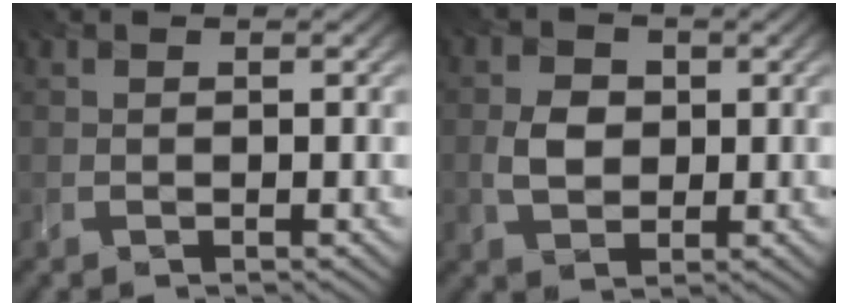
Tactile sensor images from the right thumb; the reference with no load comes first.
{"total": 3.6, "force": [0.1, 2.8, 2.1], "torque": [-0.050, 0.000, -0.005]}